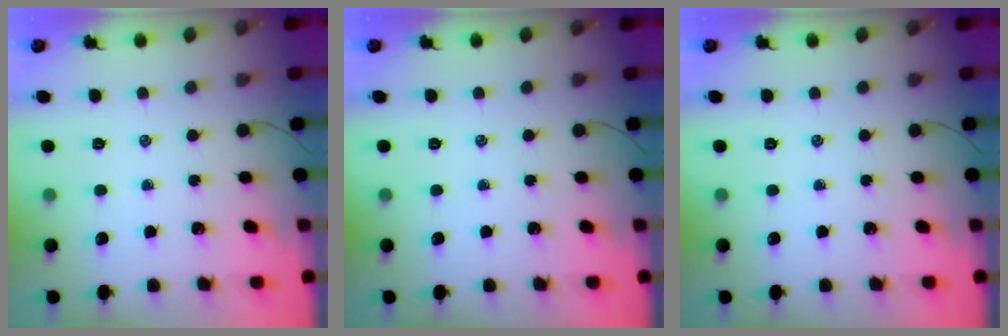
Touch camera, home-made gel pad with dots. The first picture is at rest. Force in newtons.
{"total": 0.0}
{"total": 0.0}